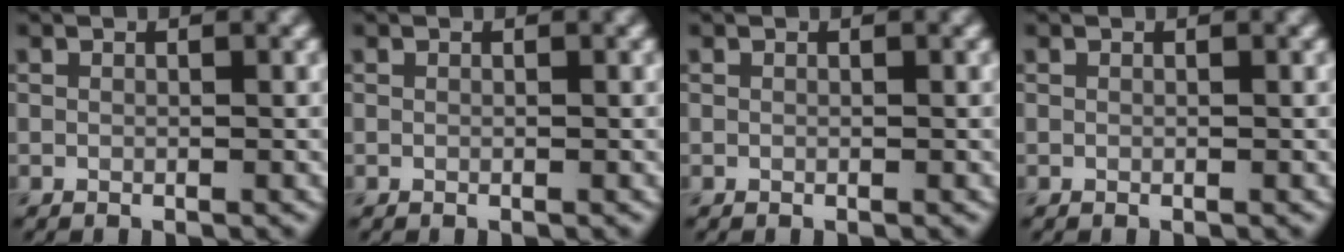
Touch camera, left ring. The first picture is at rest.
{"total": 0.0}
{"total": 0.0}
{"total": 0.0}